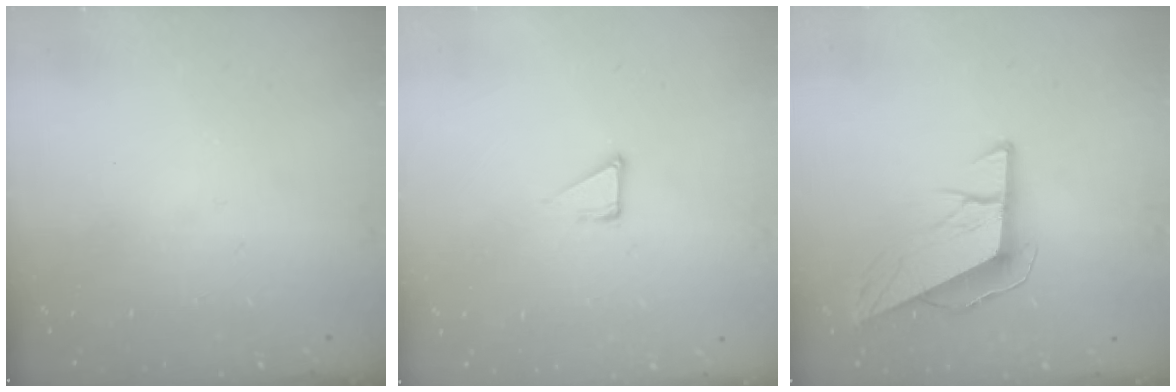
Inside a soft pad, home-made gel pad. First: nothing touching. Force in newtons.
{"total": 5.1, "press": 5.0, "slide": 0.4}
{"total": 9.8, "press": 9.6, "slide": 2.3}